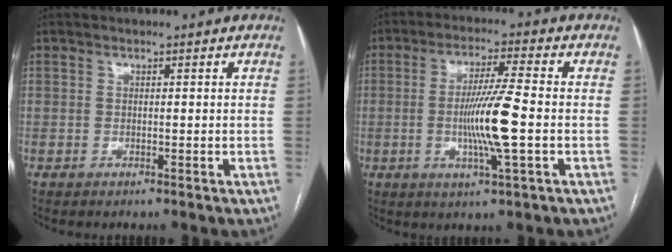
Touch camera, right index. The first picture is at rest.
{"total": 9.4, "force": [-1.4, -0.3, 9.3], "torque": [-0.177, -0.007, -0.028]}